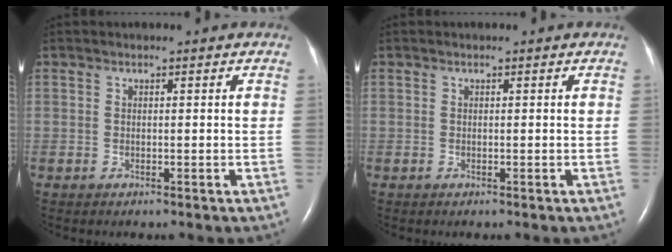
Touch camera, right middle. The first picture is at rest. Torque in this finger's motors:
{"motor_torque": [-0.08, 0.01, -0.03, -0.01]}